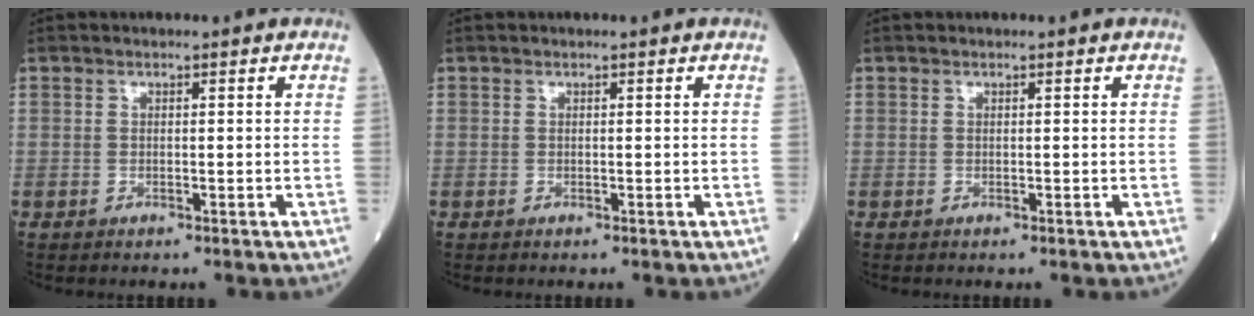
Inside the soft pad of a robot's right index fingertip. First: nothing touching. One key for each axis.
{"total": 0.0}
{"total": 0.0}